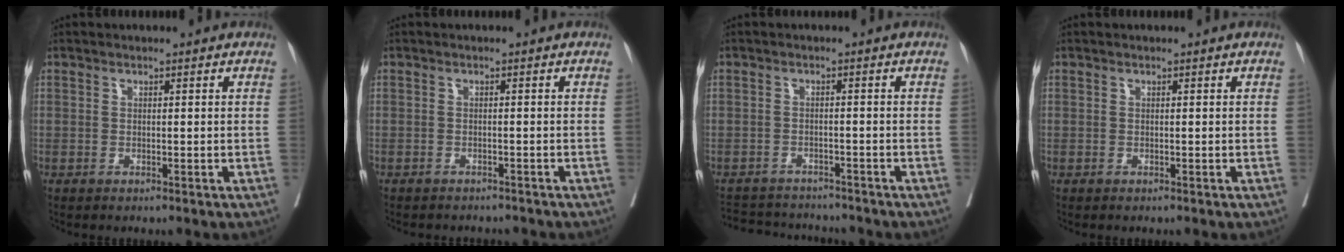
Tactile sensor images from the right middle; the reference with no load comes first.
{"total": 5.2, "force": [-4.8, 1.6, 1.0], "torque": [-0.010, -0.001, -0.057]}
{"total": 7.8, "force": [-7.5, 2.1, 0.8], "torque": [-0.012, 0.007, -0.107]}
{"total": 0.0}